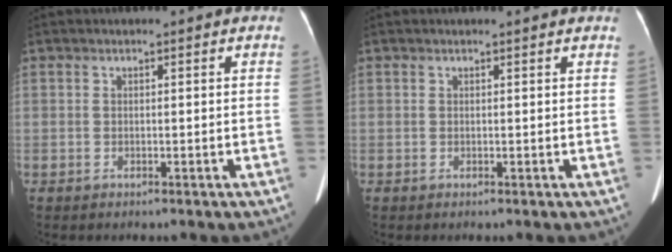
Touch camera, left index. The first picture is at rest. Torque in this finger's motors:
{"motor_torque": [-0.04, 0.03, -0.18, -0.01]}